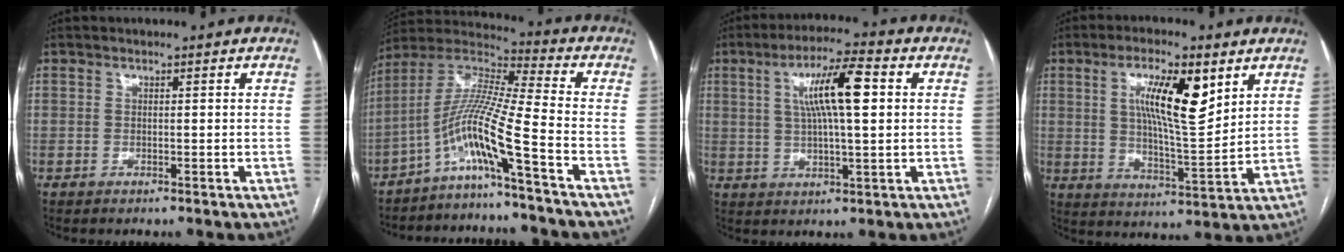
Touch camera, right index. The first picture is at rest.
{"total": 11.6, "force": [-6.1, -1.9, 9.6], "torque": [-0.203, 0.013, -0.121]}
{"total": 10.4, "force": [2.4, 1.4, 10.0], "torque": [-0.176, 0.016, 0.040]}
{"total": 11.6, "force": [4.7, 2.5, 10.4], "torque": [-0.180, 0.000, 0.081]}